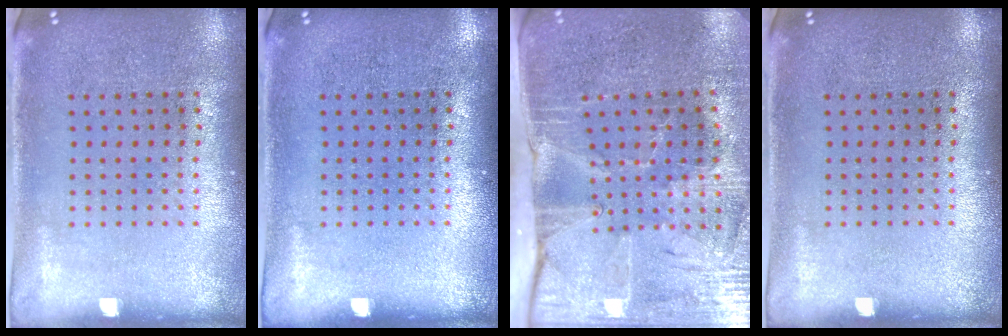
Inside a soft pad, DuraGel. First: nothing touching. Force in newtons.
{"total": 0.0}
{"total": 4.4, "press": 3.7, "slide": 2.4}
{"total": 0.0}